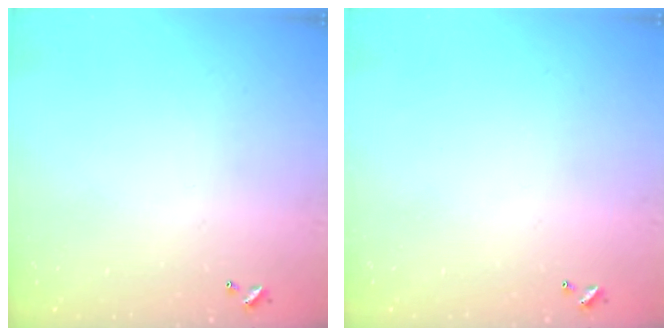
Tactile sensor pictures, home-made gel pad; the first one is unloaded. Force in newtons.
{"total": 0.0}